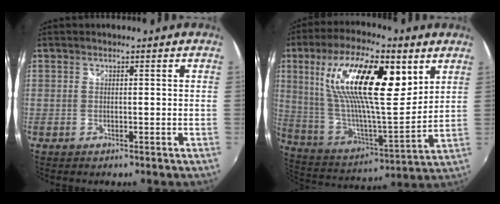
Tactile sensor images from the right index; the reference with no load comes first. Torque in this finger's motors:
{"motor_torque": [1.62, -0.20, 1.05, 0.21]}